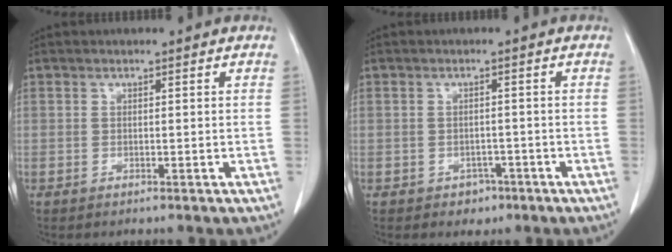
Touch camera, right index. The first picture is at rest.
{"total": 2.5, "force": [-1.4, 1.9, 0.7], "torque": [-0.005, 0.007, -0.013]}